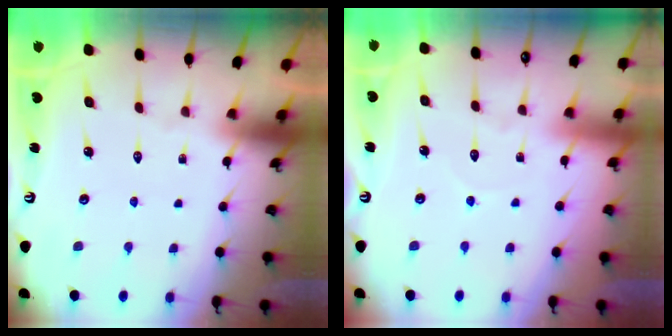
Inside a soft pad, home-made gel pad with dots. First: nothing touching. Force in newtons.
{"total": 3.1, "press": 3.1, "slide": 0.3}